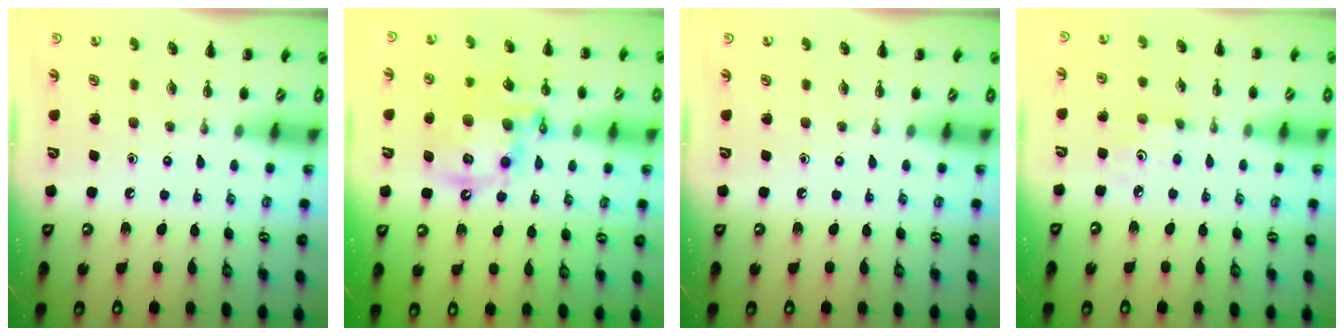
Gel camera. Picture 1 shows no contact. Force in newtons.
{"total": 15.1, "press": 14.7, "slide": 3.7}
{"total": 0.0}
{"total": 2.8, "press": 2.7, "slide": 0.8}